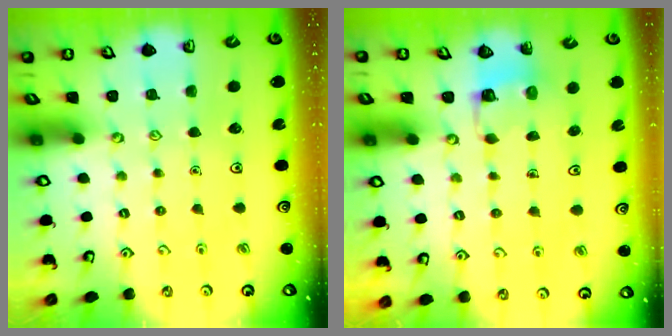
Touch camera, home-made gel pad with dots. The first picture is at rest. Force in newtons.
{"total": 2.9, "press": 2.9, "slide": 0.2}